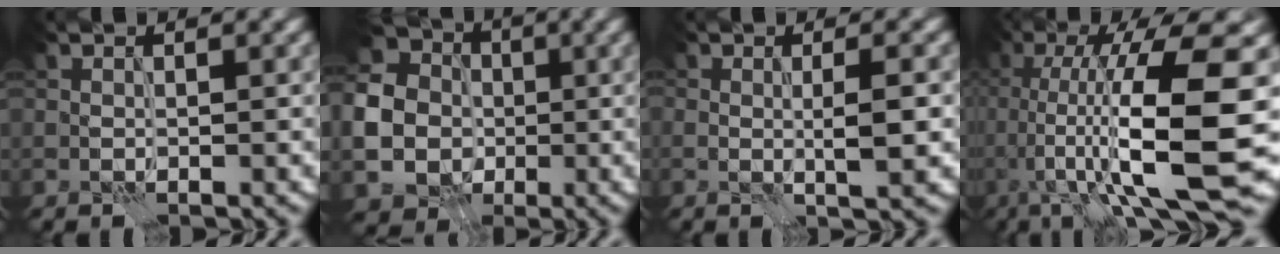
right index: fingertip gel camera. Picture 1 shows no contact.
{"total": 8.5, "force": [-0.6, 7.8, 3.3], "torque": [-0.092, -0.011, -0.019]}
{"total": 2.5, "force": [-0.2, 0.5, 2.4], "torque": [-0.034, -0.002, -0.003]}
{"total": 13.9, "force": [-1.2, 4.3, 13.2], "torque": [-0.210, -0.003, -0.018]}